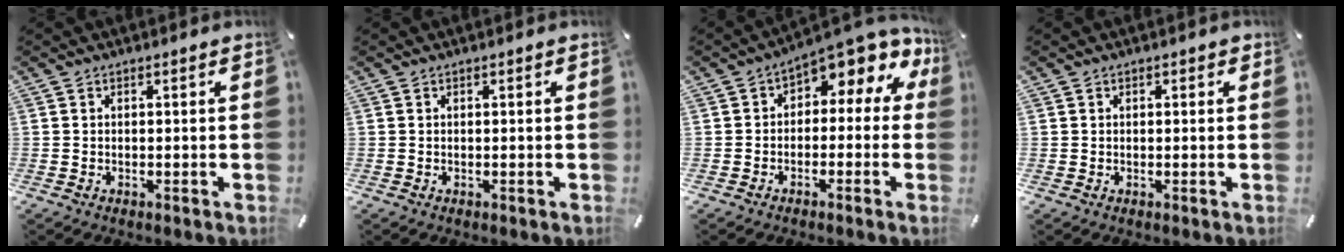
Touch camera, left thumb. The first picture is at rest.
{"total": 0.0}
{"total": 6.0, "force": [3.7, 3.2, 3.5], "torque": [-0.058, -0.039, 0.063]}
{"total": 1.4, "force": [0.4, 1.3, -0.1], "torque": [0.009, -0.001, 0.003]}